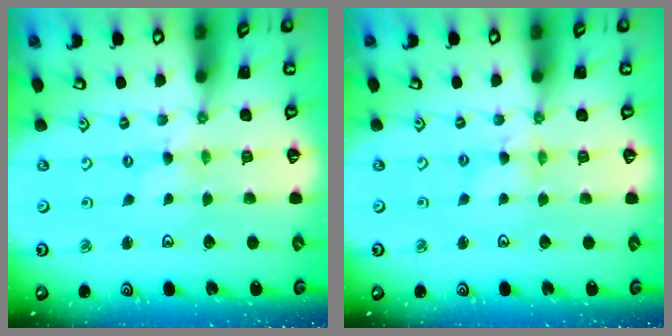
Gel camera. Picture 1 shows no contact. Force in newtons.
{"total": 2.9, "press": 2.9, "slide": 0.3}